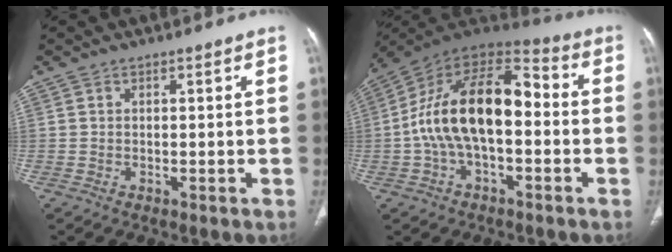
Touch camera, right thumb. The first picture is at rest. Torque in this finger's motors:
{"motor_torque": [2.69, 2.32, 1.63, -1.14, 0.61]}